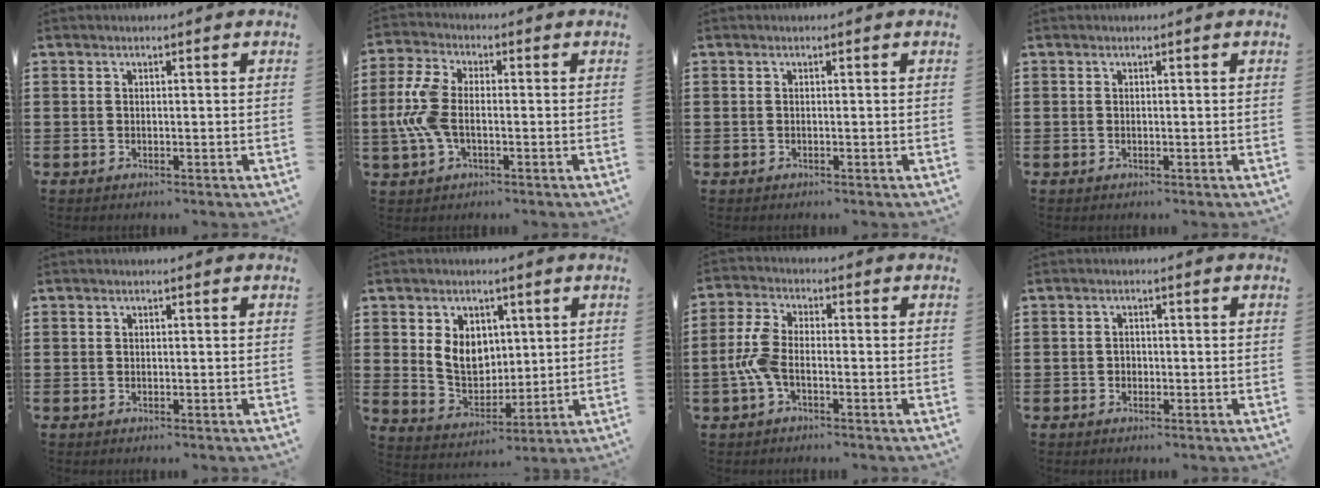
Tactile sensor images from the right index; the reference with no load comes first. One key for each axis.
{"total": 7.9, "fx": -0.9, "fy": 4.5, "fz": 6.5, "tx": -0.165, "ty": -0.002, "tz": -0.024}
{"total": 0.0}
{"total": 0.0}
{"total": 0.0}
{"total": 6.9, "fx": 1.7, "fy": 5.6, "fz": 3.7, "tx": -0.081, "ty": 0.013, "tz": 0.033}
{"total": 5.3, "fx": -1.5, "fy": 2.6, "fz": 4.3, "tx": -0.118, "ty": -0.006, "tz": -0.039}
{"total": 1.0, "fx": -0.4, "fy": 0.9, "fz": 0.3, "tx": -0.009, "ty": 0.001, "tz": -0.008}